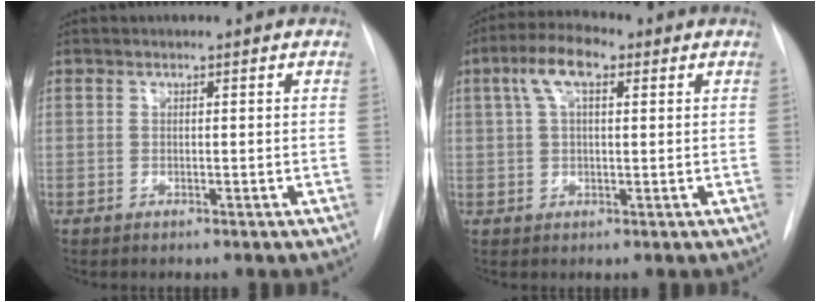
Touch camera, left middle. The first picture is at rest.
{"total": 6.8, "force": [2.8, 2.5, 5.7], "torque": [-0.118, 0.026, 0.049]}